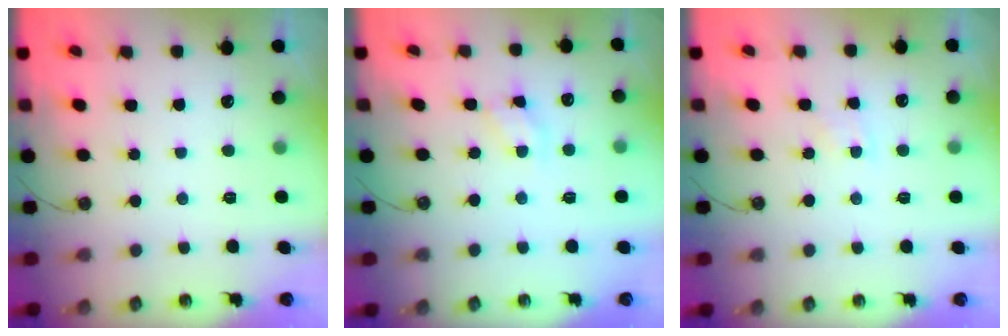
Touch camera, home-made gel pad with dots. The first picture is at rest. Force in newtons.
{"total": 2.9, "press": 2.9, "slide": 0.4}
{"total": 4.2, "press": 4.1, "slide": 0.5}